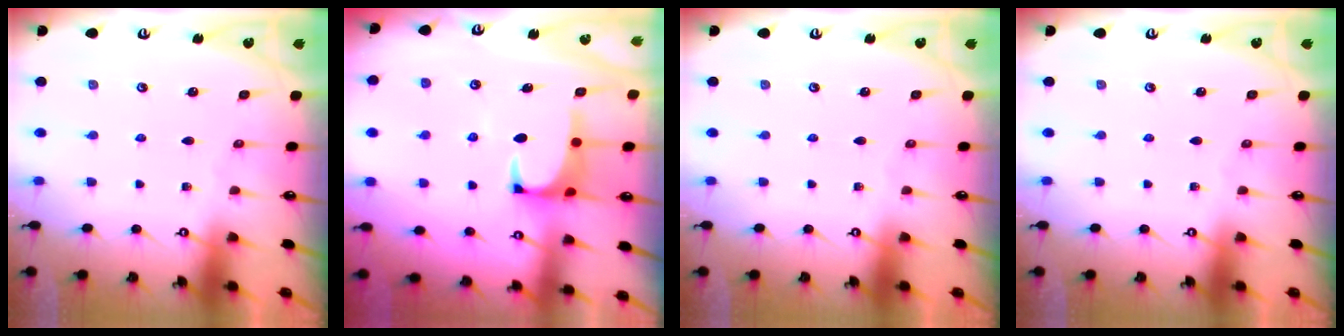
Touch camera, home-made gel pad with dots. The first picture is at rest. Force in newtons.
{"total": 1.8, "press": 1.6, "slide": 0.7}
{"total": 0.0}
{"total": 0.0}